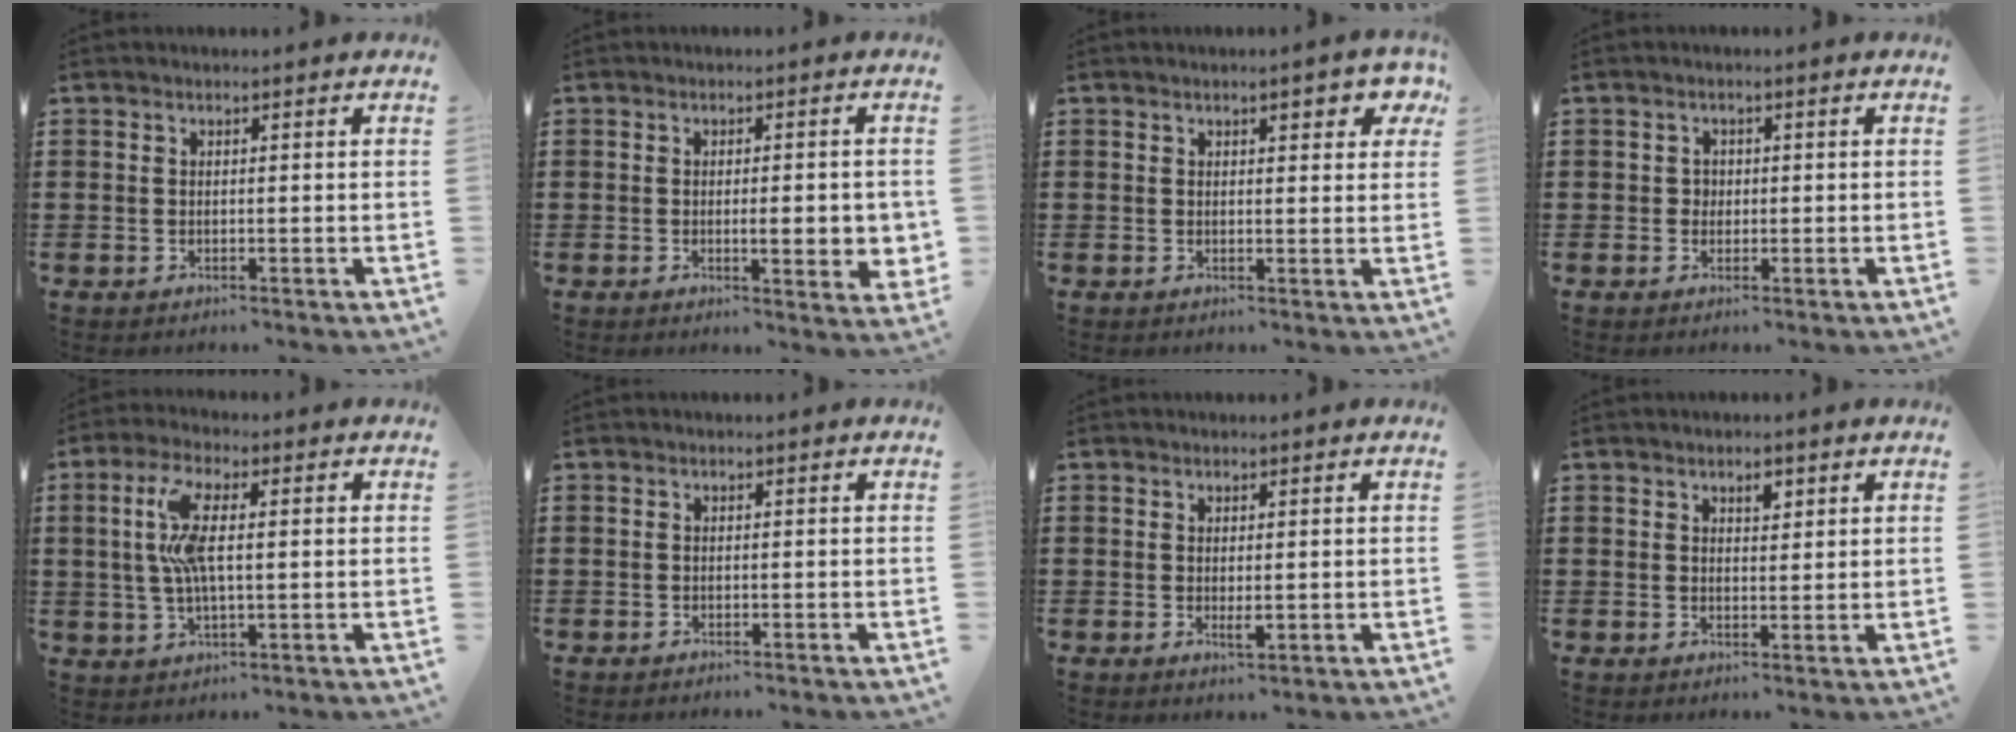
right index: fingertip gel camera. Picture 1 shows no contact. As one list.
[{"total": 5.1, "force": [-0.6, 1.2, 4.9], "torque": [-0.065, -0.007, -0.012]}, {"total": 3.0, "force": [1.7, 1.1, 2.3], "torque": [-0.026, -0.001, 0.023]}, {"total": 1.2, "force": [0.0, 1.2, 0.5], "torque": [-0.012, 0.006, -0.001]}, {"total": 8.7, "force": [1.0, 2.7, 8.2], "torque": [-0.190, -0.002, 0.004]}, {"total": 0.5, "force": [-0.5, -0.1, 0.1], "torque": [-0.004, -0.002, -0.010]}, {"total": 1.7, "force": [0.0, 0.5, 1.7], "torque": [-0.031, -0.002, 0.000]}, {"total": 2.0, "force": [1.3, 1.0, 1.2], "torque": [-0.019, 0.000, 0.022]}]